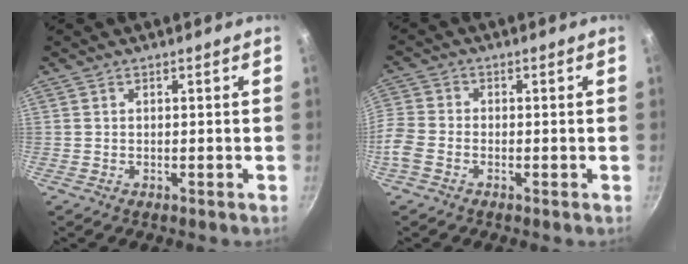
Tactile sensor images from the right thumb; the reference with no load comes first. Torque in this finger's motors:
{"motor_torque": [-0.76, 1.11, 1.44, -0.17, 0.38]}